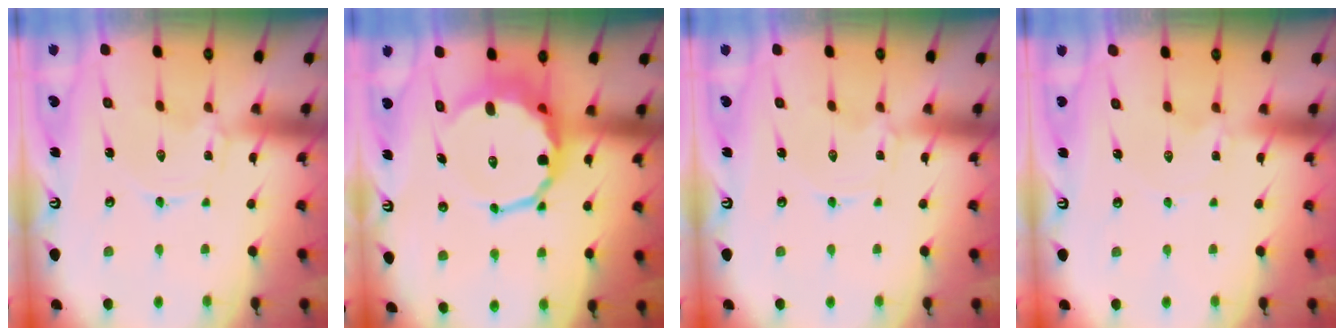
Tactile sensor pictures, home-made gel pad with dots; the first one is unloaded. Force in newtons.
{"total": 12.0, "press": 11.7, "slide": 3.0}
{"total": 0.0}
{"total": 0.0}